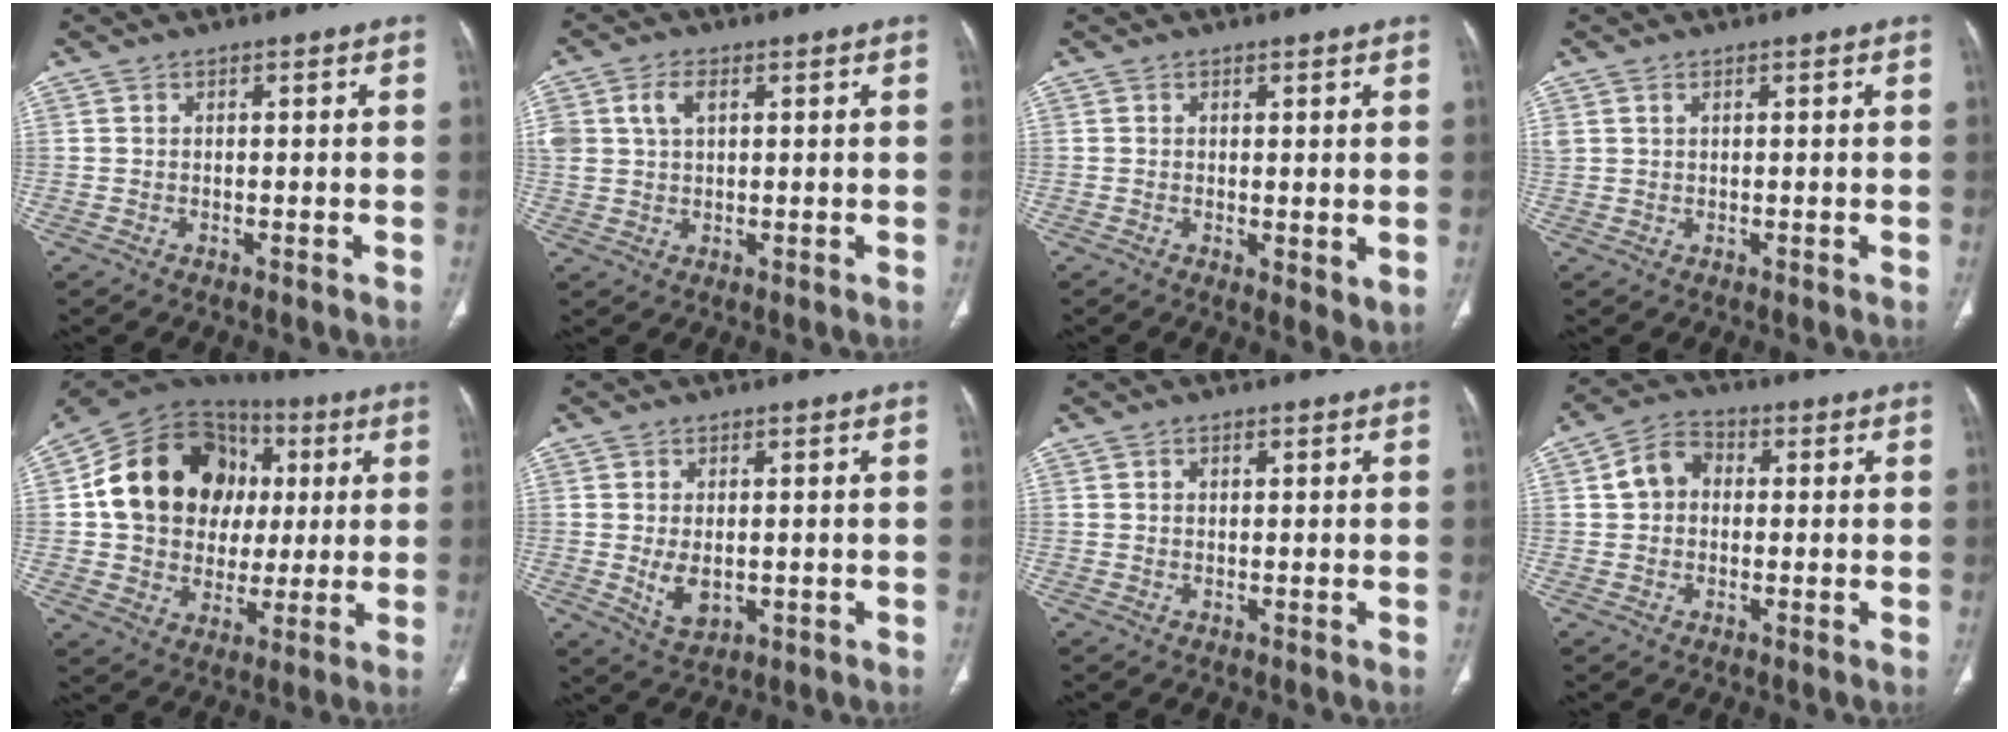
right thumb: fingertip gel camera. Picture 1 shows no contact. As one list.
[{"total": 6.2, "force": [2.1, 4.0, 4.3], "torque": [-0.096, 0.009, 0.046]}, {"total": 3.5, "force": [0.1, 1.4, 3.2], "torque": [-0.049, -0.015, 0.005]}, {"total": 1.6, "force": [0.8, 1.0, 1.0], "torque": [-0.025, 0.008, 0.024]}, {"total": 22.3, "force": [4.0, 17.9, 12.7], "torque": [-0.186, 0.031, 0.075]}, {"total": 5.1, "force": [-0.4, 3.1, 4.0], "torque": [-0.066, -0.011, 0.006]}, {"total": 1.0, "force": [0.4, 0.6, 0.6], "torque": [-0.010, 0.000, 0.006]}, {"total": 6.3, "force": [0.6, 5.1, 3.6], "torque": [-0.055, 0.018, 0.002]}]